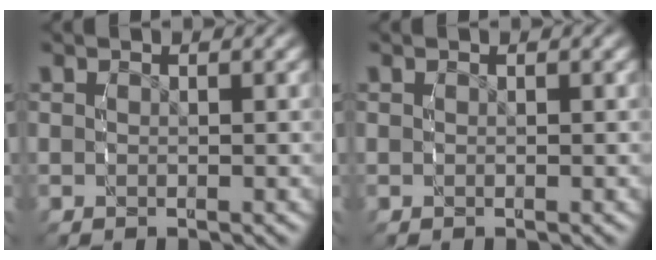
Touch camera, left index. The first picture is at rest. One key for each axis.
{"total": 0.0}